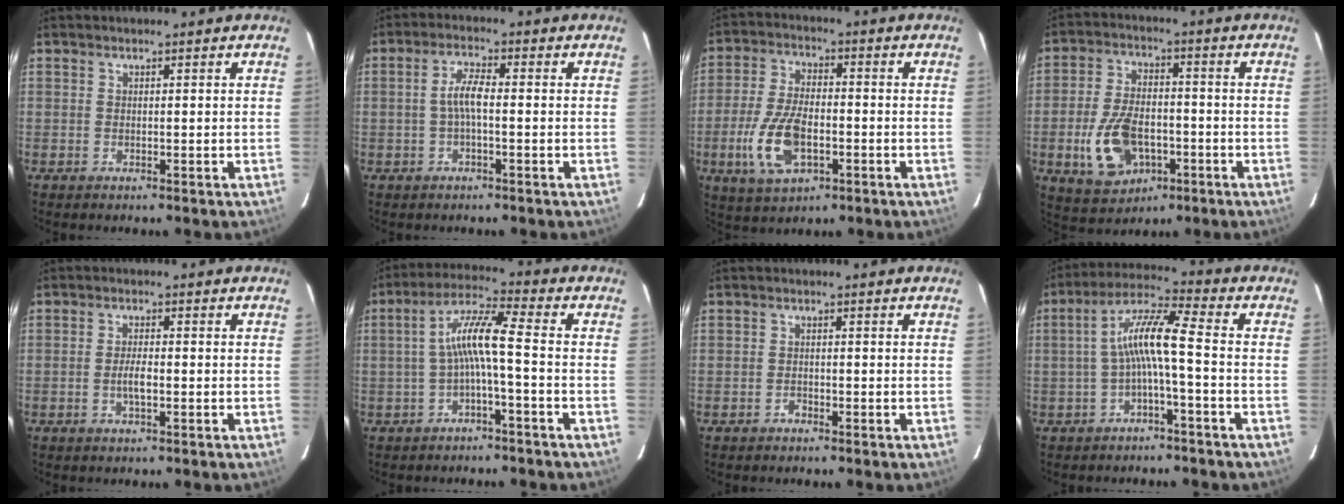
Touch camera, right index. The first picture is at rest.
{"total": 3.9, "force": [-0.6, 0.9, 3.8], "torque": [-0.077, 0.010, -0.011]}
{"total": 11.9, "force": [-3.8, 5.8, 9.6], "torque": [-0.209, -0.006, -0.065]}
{"total": 12.7, "force": [-4.2, 7.8, 9.0], "torque": [-0.195, -0.002, -0.060]}
{"total": 2.8, "force": [-0.9, 0.8, 2.5], "torque": [-0.049, -0.002, -0.016]}
{"total": 7.1, "force": [-1.7, 0.1, 6.9], "torque": [-0.155, 0.018, -0.029]}
{"total": 1.2, "force": [-0.9, 0.7, 0.1], "torque": [-0.001, 0.003, -0.016]}
{"total": 7.9, "force": [-1.8, 0.3, 7.7], "torque": [-0.169, 0.020, -0.033]}